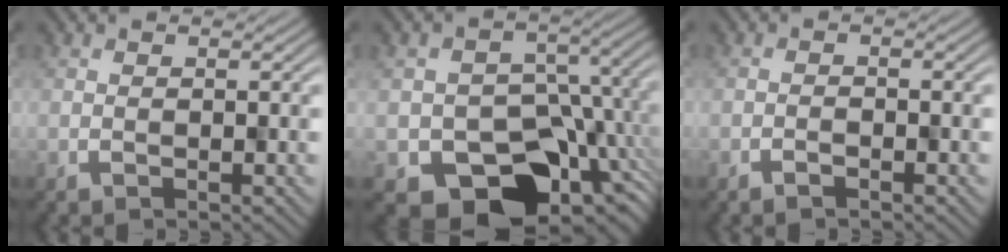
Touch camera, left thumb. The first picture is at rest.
{"total": 12.7, "force": [-5.5, 9.5, 6.3], "torque": [-0.089, -0.051, -0.068]}
{"total": 0.9, "force": [-0.9, 0.1, 0.0], "torque": [-0.007, -0.002, -0.014]}